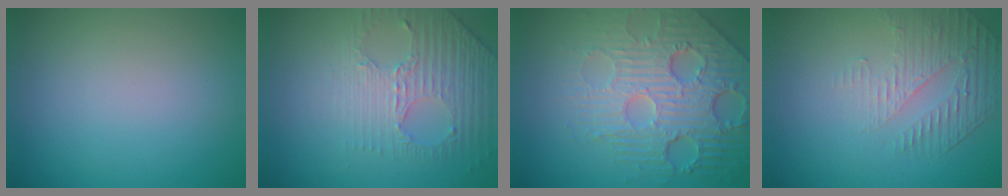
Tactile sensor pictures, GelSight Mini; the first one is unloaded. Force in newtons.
{"total": 4.5, "press": 3.2, "slide": 3.1}
{"total": 7.3, "press": 5.4, "slide": 5.0}
{"total": 1.9, "press": 1.3, "slide": 1.3}